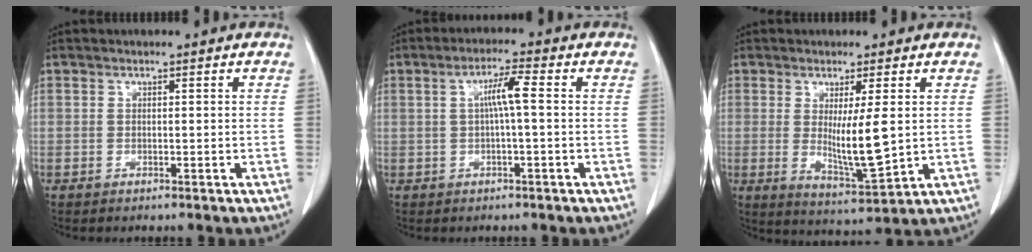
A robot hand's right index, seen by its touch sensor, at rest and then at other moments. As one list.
[{"total": 4.2, "force": [0.4, 0.1, 4.2], "torque": [-0.077, 0.012, 0.007]}, {"total": 8.1, "force": [0.7, 1.0, 8.1], "torque": [-0.142, -0.026, 0.019]}]